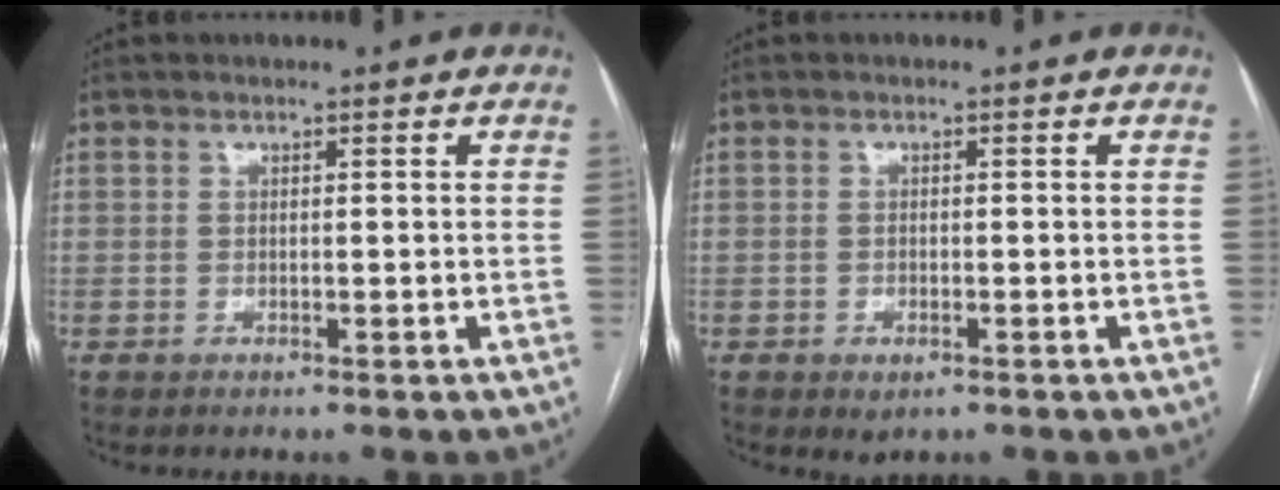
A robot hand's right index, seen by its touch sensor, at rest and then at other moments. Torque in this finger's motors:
{"motor_torque": [0.46, -0.14, 0.03, 0.01]}